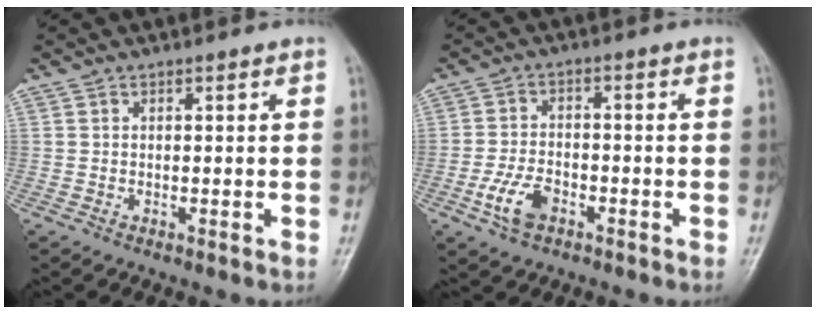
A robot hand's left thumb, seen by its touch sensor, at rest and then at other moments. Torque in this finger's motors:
{"motor_torque": [-0.53, 0.57, 0.71, 0.47, 0.07]}